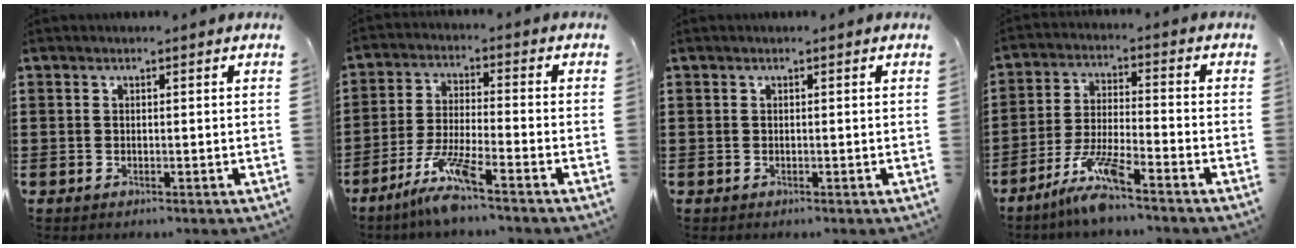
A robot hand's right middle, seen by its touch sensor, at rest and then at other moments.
{"total": 7.4, "force": [-5.5, 0.4, 5.0], "torque": [-0.104, -0.011, -0.104]}
{"total": 0.0}
{"total": 7.6, "force": [-5.9, 0.4, 4.8], "torque": [-0.101, -0.010, -0.112]}